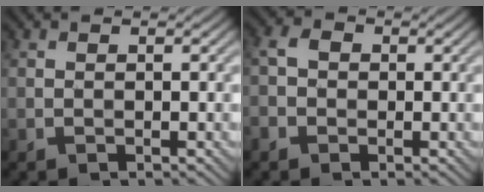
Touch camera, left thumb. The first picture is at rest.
{"total": 2.4, "force": [-0.7, 2.0, 1.1], "torque": [-0.026, 0.004, -0.022]}